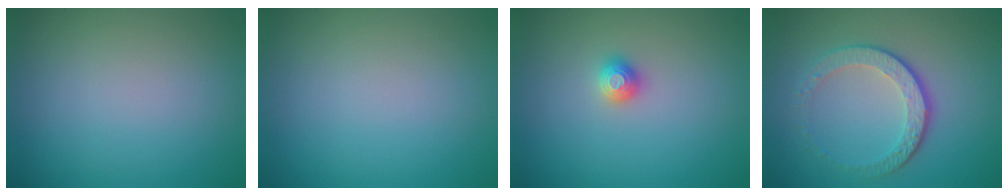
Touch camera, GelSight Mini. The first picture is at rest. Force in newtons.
{"total": 0.0}
{"total": 1.2, "press": 1.1, "slide": 0.3}
{"total": 4.1, "press": 3.0, "slide": 2.8}